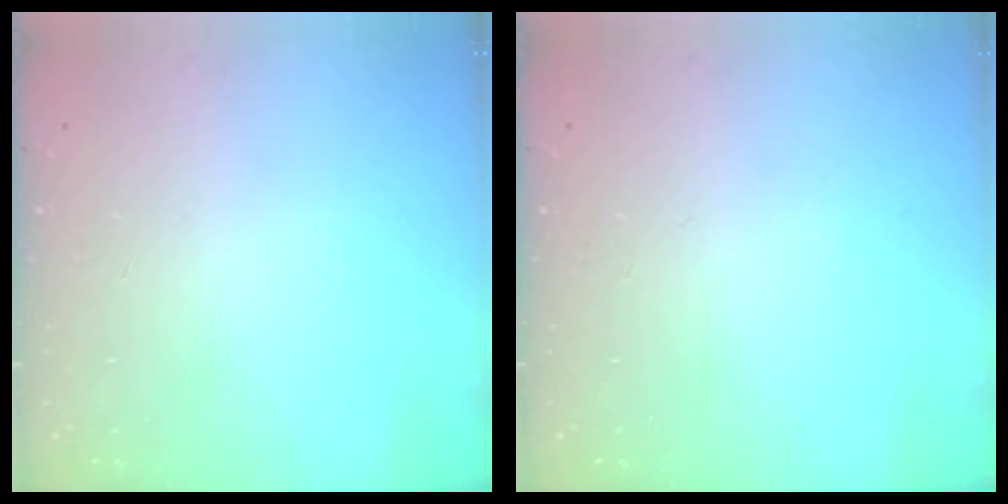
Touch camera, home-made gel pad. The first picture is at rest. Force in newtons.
{"total": 0.0}